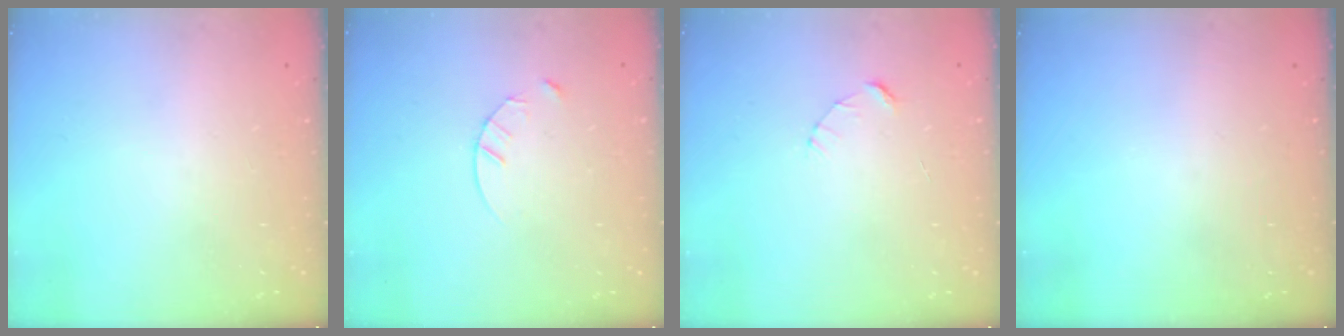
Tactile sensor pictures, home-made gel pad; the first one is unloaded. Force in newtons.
{"total": 4.1, "press": 4.1, "slide": 0.5}
{"total": 2.4, "press": 2.4, "slide": 0.2}
{"total": 0.0}